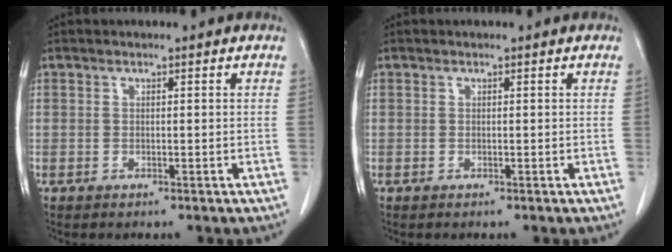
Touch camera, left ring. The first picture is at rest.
{"total": 0.0}